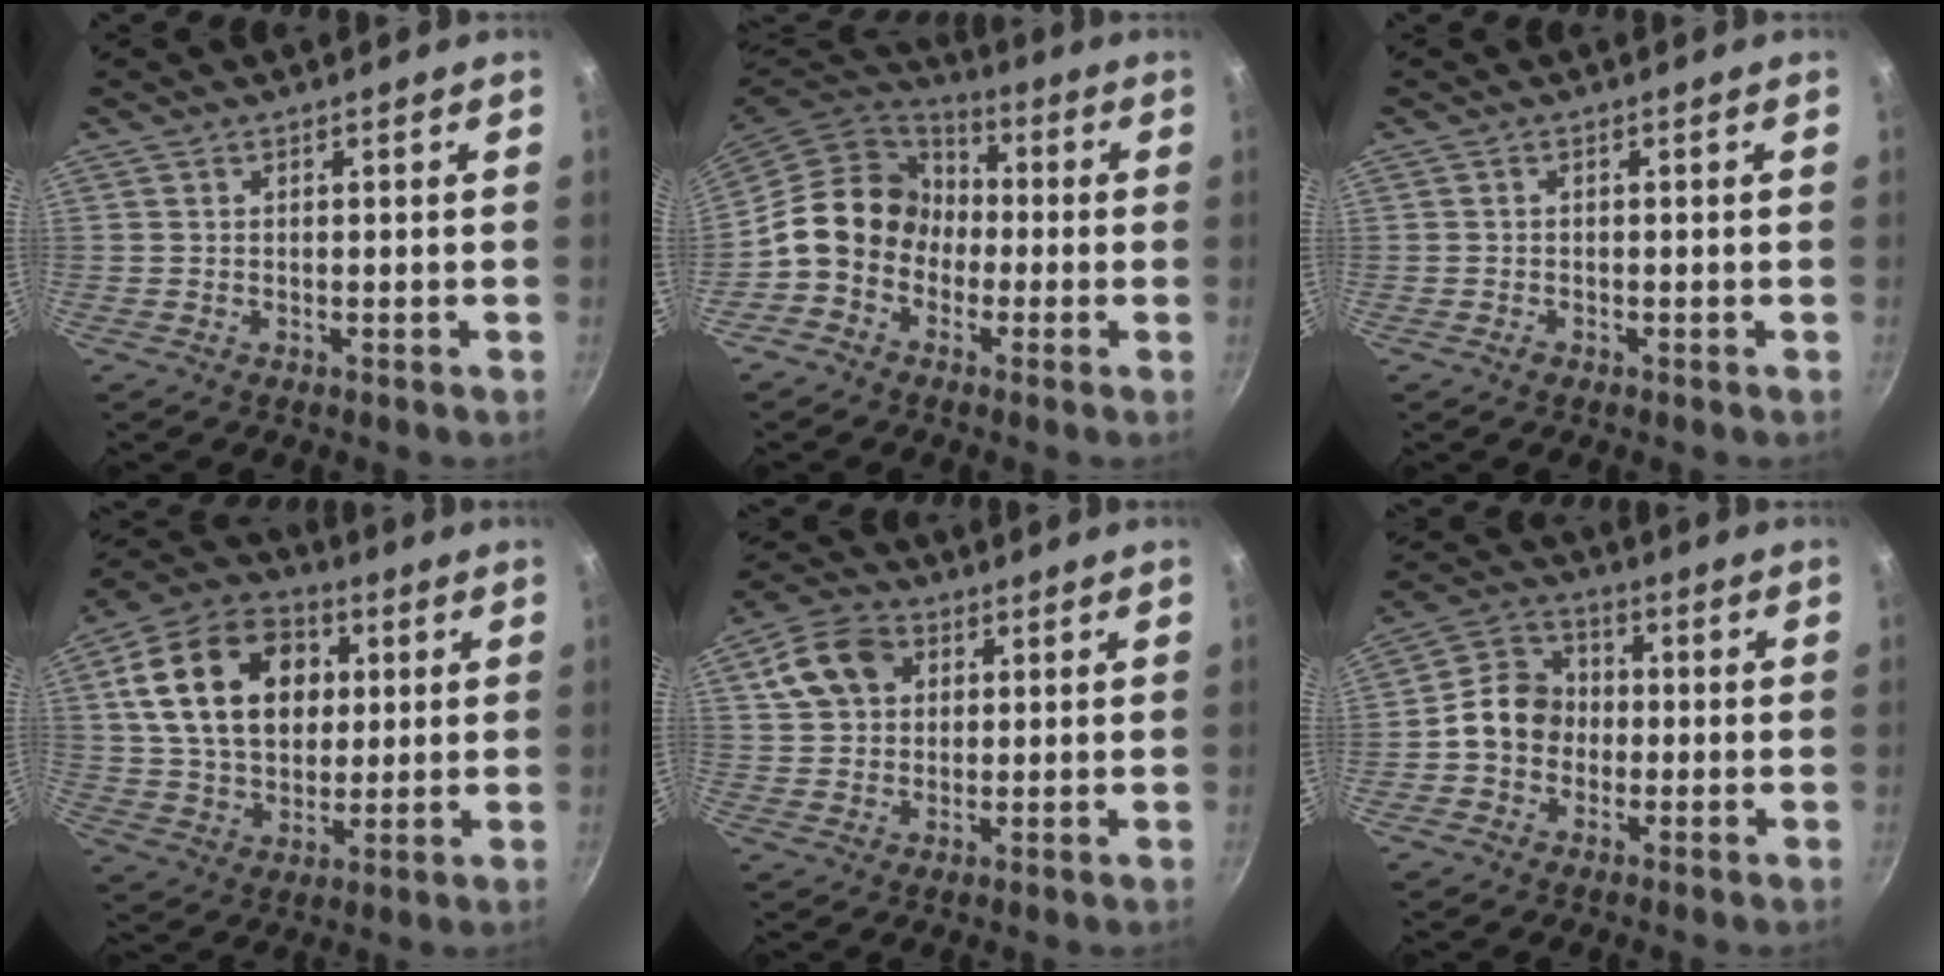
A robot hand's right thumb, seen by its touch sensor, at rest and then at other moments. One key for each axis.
{"total": 13.3, "fx": -1.7, "fy": 11.3, "fz": 6.7, "tx": -0.071, "ty": 0.043, "tz": -0.051}
{"total": 0.9, "fx": -0.6, "fy": 0.6, "fz": 0.4, "tx": -0.007, "ty": 0.003, "tz": -0.012}
{"total": 20.7, "fx": 4.7, "fy": 14.9, "fz": 13.6, "tx": -0.213, "ty": 0.010, "tz": 0.076}
{"total": 10.0, "fx": 3.3, "fy": 7.8, "fz": 5.3, "tx": -0.079, "ty": 0.010, "tz": 0.050}
{"total": 9.8, "fx": -1.0, "fy": 8.3, "fz": 5.0, "tx": -0.054, "ty": 0.026, "tz": -0.038}